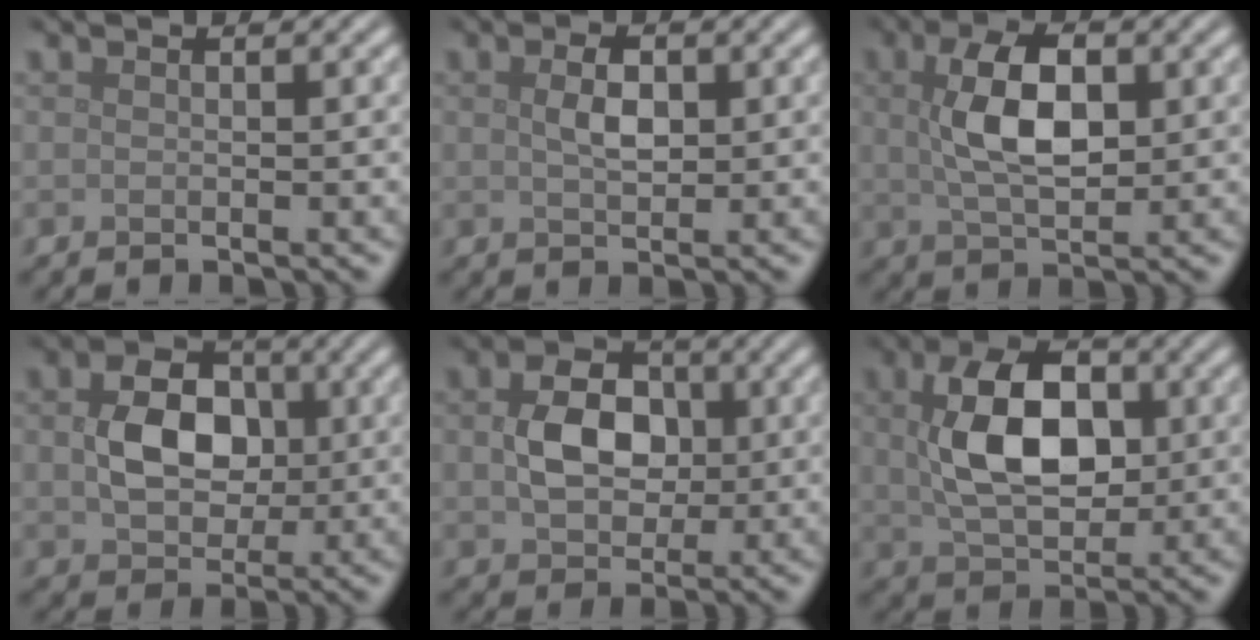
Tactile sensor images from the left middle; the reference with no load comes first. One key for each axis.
{"total": 2.4, "fx": 0.6, "fy": 1.3, "fz": 1.9, "tx": -0.042, "ty": 0.001, "tz": 0.011}
{"total": 5.9, "fx": 1.1, "fy": 3.0, "fz": 5.0, "tx": -0.101, "ty": 0.007, "tz": 0.019}
{"total": 5.7, "fx": 0.4, "fy": 4.3, "fz": 3.7, "tx": -0.077, "ty": -0.001, "tz": 0.004}
{"total": 5.1, "fx": 0.4, "fy": 3.8, "fz": 3.3, "tx": -0.072, "ty": 0.000, "tz": 0.003}
{"total": 8.1, "fx": 1.1, "fy": 5.0, "fz": 6.3, "tx": -0.118, "ty": 0.009, "tz": 0.018}